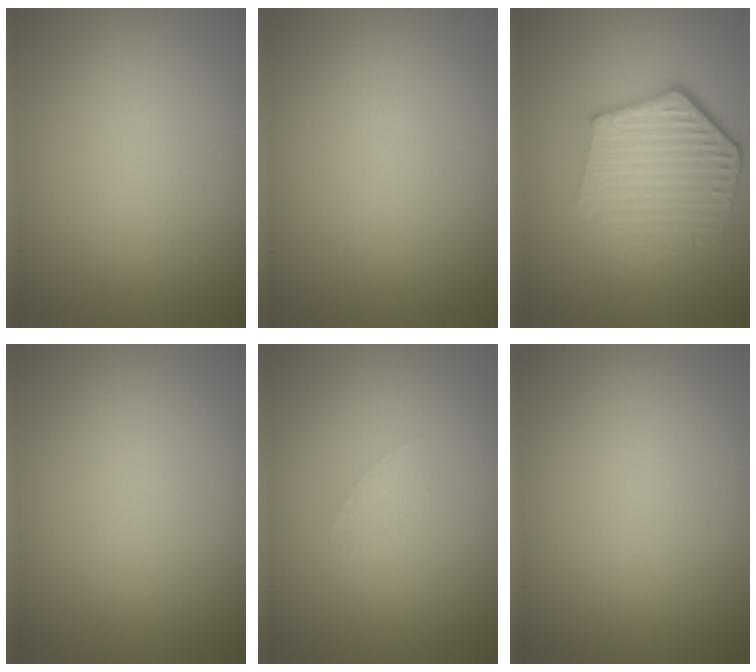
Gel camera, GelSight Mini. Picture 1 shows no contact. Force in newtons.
{"total": 0.0}
{"total": 6.1, "press": 4.6, "slide": 4.1}
{"total": 0.0}
{"total": 0.7, "press": 0.7, "slide": 0.1}
{"total": 0.0}